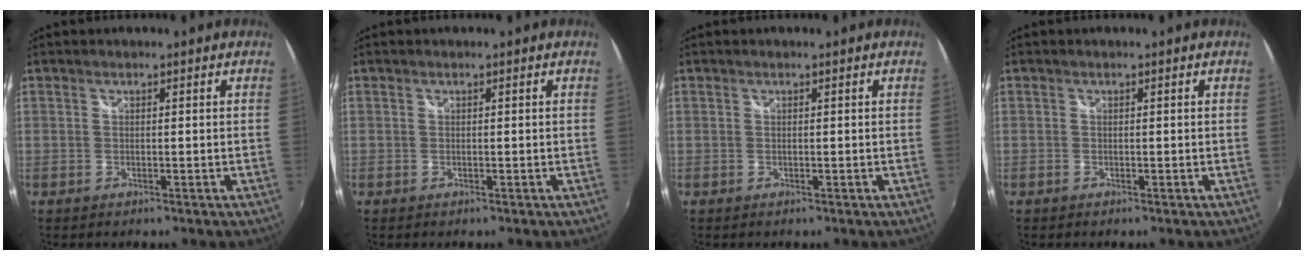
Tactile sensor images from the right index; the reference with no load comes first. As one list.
[{"total": 0.0}, {"total": 0.0}, {"total": 0.0}]